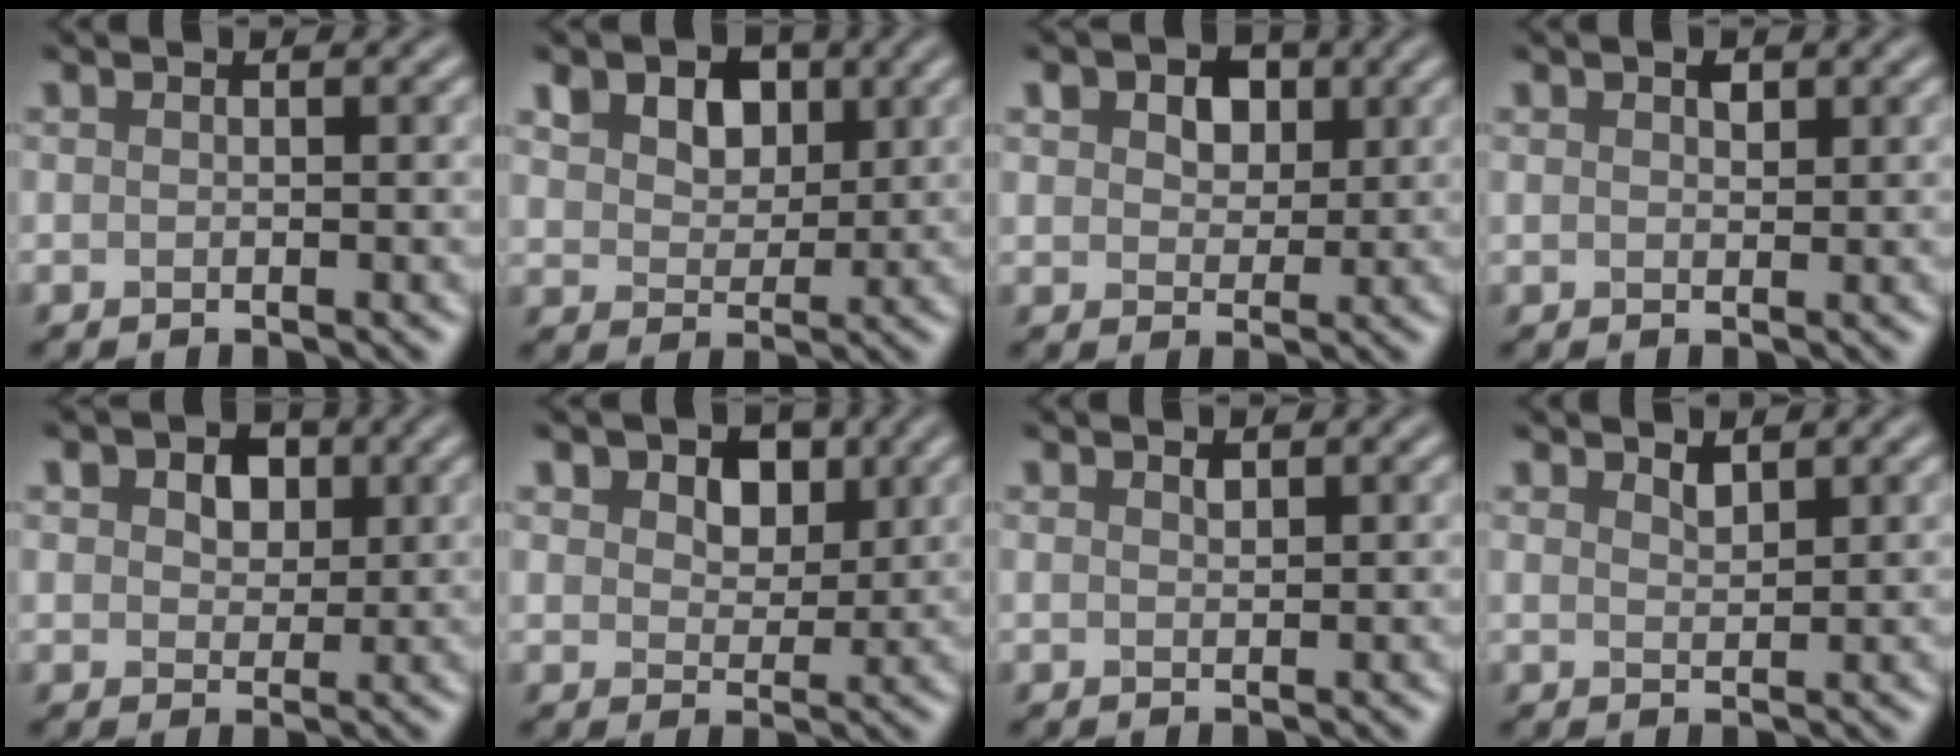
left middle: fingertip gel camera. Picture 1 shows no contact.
{"total": 5.1, "force": [3.2, 3.4, 2.1], "torque": [-0.069, 0.028, 0.065]}
{"total": 2.8, "force": [1.9, 2.0, 0.8], "torque": [-0.036, 0.019, 0.035]}
{"total": 1.0, "force": [0.3, -0.6, -0.8], "torque": [-0.007, 0.008, 0.024]}
{"total": 2.1, "force": [1.5, 1.5, 0.4], "torque": [-0.027, 0.015, 0.034]}
{"total": 4.0, "force": [2.7, 2.5, 1.5], "torque": [-0.050, 0.022, 0.046]}
{"total": 0.9, "force": [0.4, -0.4, -0.6], "torque": [-0.005, 0.010, 0.023]}
{"total": 1.3, "force": [1.0, -0.5, -0.6], "torque": [-0.005, 0.013, 0.031]}